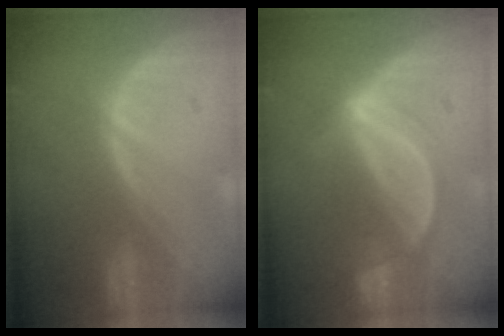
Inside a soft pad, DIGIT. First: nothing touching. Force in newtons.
{"total": 5.2, "press": 4.7, "slide": 2.2}